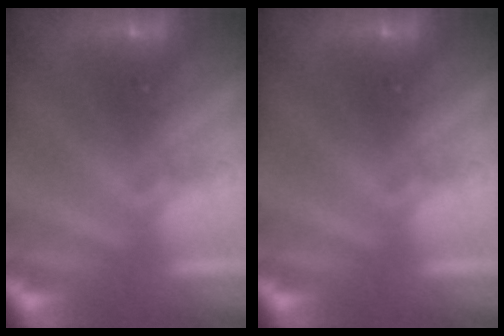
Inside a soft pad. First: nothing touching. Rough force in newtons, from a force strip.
{"total": 0.0}